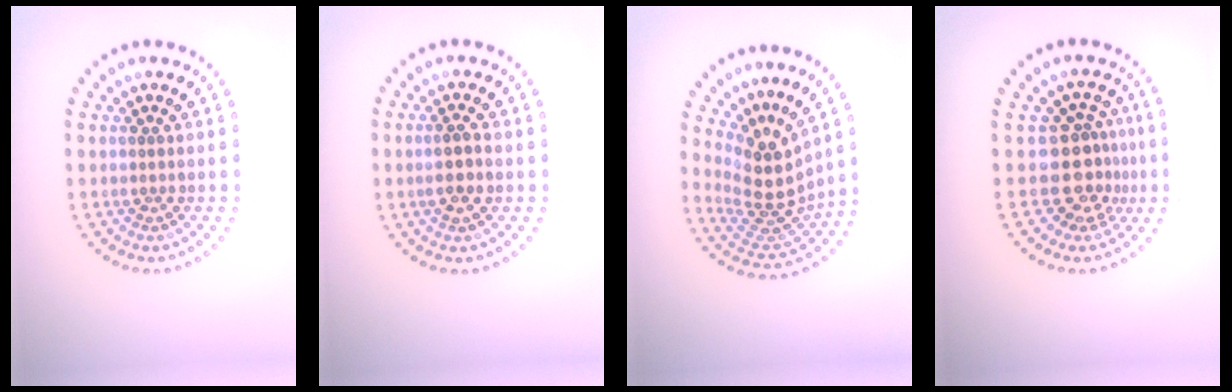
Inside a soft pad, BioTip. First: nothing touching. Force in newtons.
{"total": 2.0, "press": 1.9, "slide": 0.5}
{"total": 4.5, "press": 3.4, "slide": 2.9}
{"total": 3.7, "press": 2.6, "slide": 2.6}